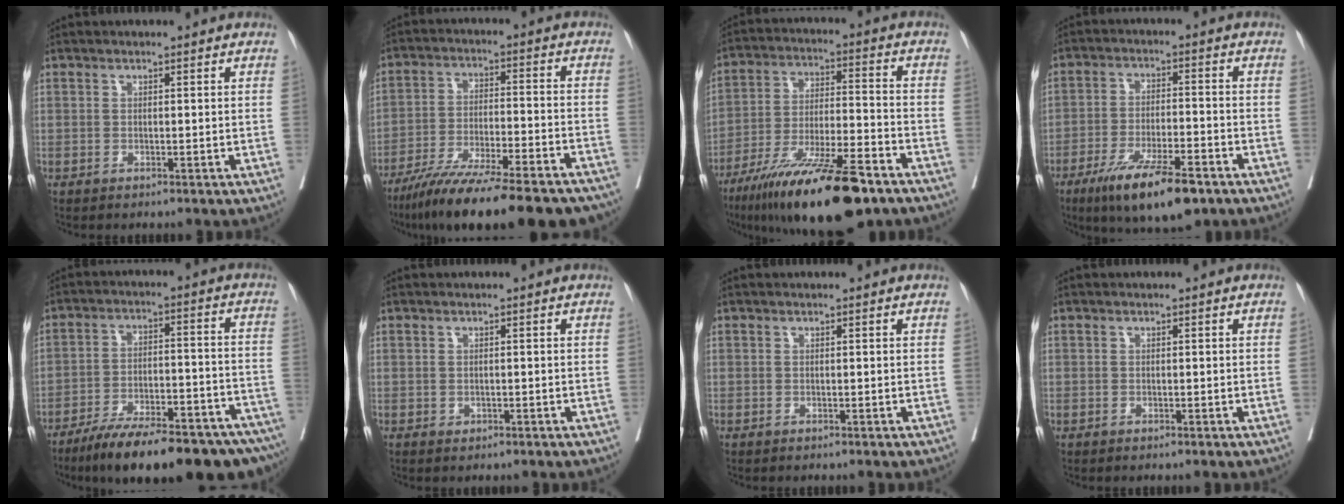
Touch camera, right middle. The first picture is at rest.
{"total": 24.1, "force": [-20.0, 3.2, 13.1], "torque": [-0.150, -0.022, -0.294]}
{"total": 20.1, "force": [-13.7, 3.2, 14.3], "torque": [-0.225, -0.033, -0.237]}
{"total": 12.2, "force": [-7.9, 2.6, 9.0], "torque": [-0.153, -0.021, -0.127]}
{"total": 23.2, "force": [-17.7, 4.3, 14.4], "torque": [-0.155, 0.003, -0.257]}
{"total": 0.7, "force": [-0.2, 0.6, 0.3], "torque": [-0.004, 0.003, 0.001]}
{"total": 0.0}
{"total": 0.0}